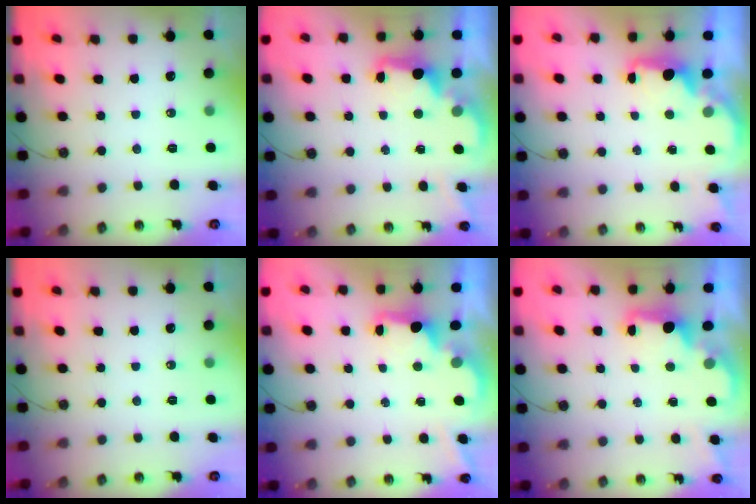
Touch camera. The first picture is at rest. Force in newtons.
{"total": 2.6, "press": 2.5, "slide": 0.8}
{"total": 2.1, "press": 2.0, "slide": 0.6}
{"total": 0.0}
{"total": 2.2, "press": 2.0, "slide": 0.8}
{"total": 2.1, "press": 2.0, "slide": 0.7}